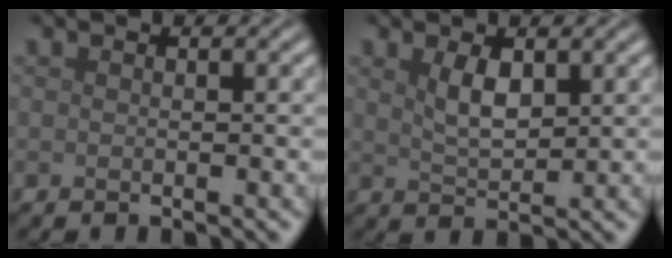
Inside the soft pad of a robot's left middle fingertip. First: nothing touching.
{"total": 2.5, "force": [1.2, 1.0, 2.0], "torque": [-0.041, -0.003, 0.026]}